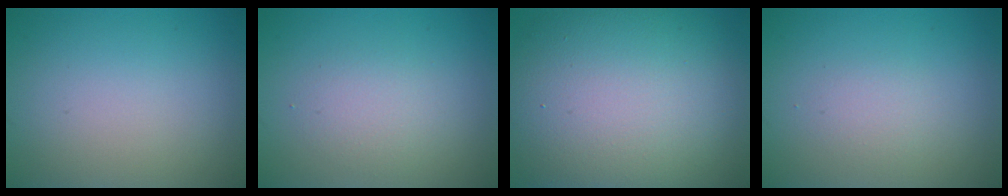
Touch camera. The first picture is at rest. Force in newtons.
{"total": 2.0, "press": 2.0, "slide": 0.1}
{"total": 16.2, "press": 16.2, "slide": 0.6}
{"total": 1.3, "press": 1.3, "slide": 0.0}